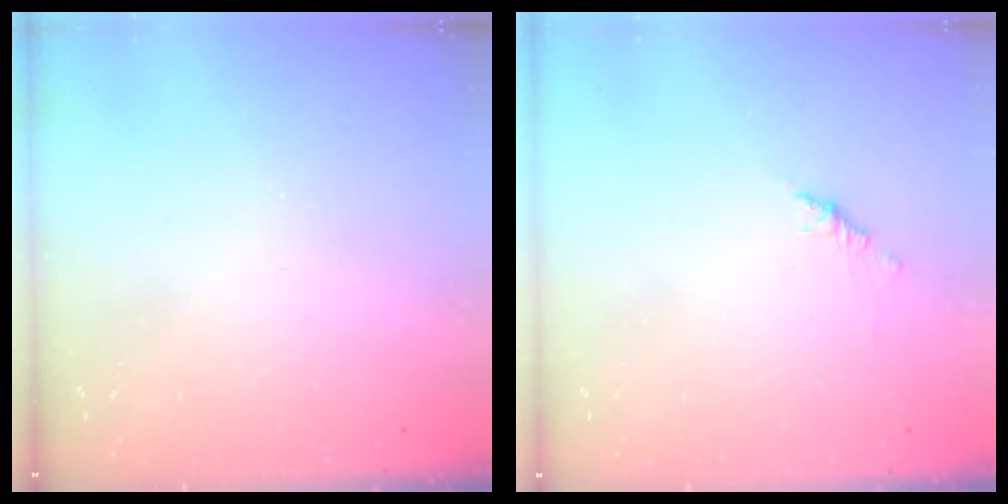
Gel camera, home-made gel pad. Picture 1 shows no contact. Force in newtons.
{"total": 1.1, "press": 1.0, "slide": 0.5}